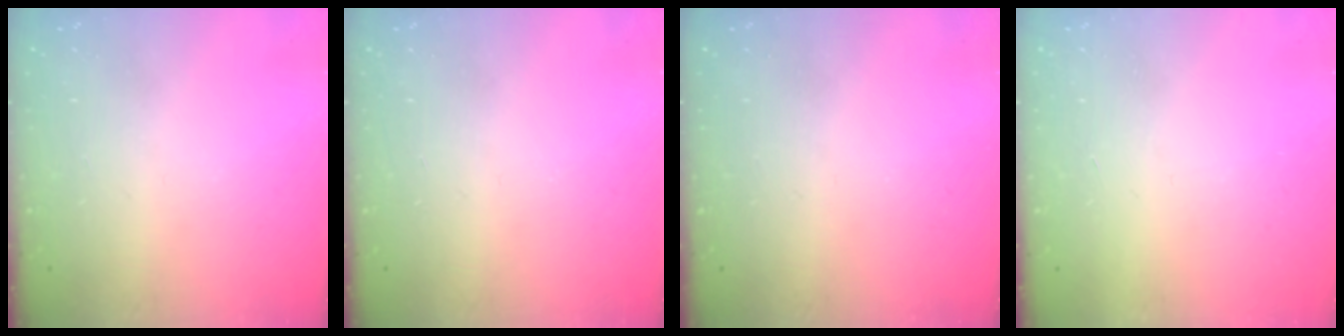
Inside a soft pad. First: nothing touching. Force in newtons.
{"total": 0.0}
{"total": 0.0}
{"total": 1.5, "press": 1.5, "slide": 0.1}